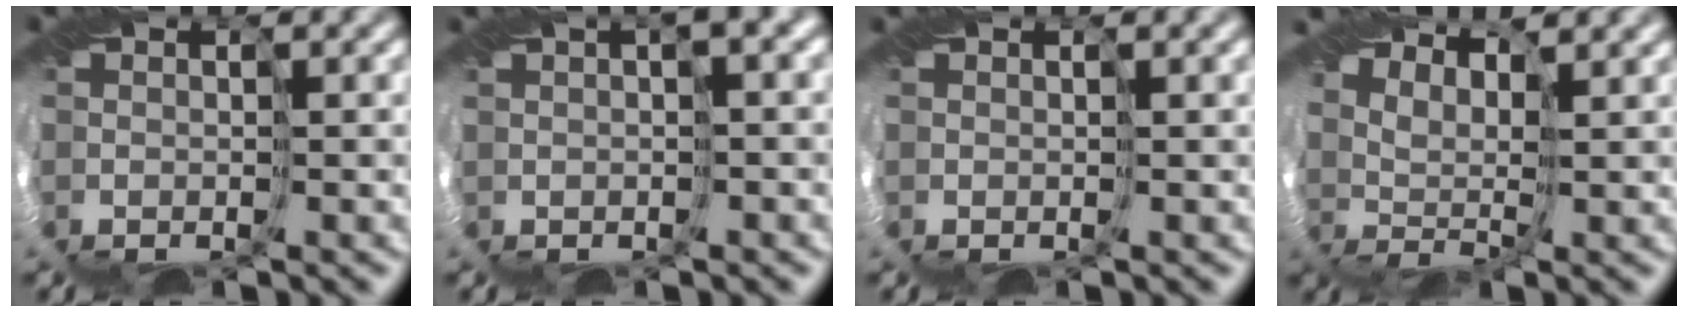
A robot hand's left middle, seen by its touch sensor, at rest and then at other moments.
{"total": 3.6, "force": [1.5, 0.5, 3.2], "torque": [-0.051, 0.020, 0.024]}
{"total": 0.9, "force": [0.6, -0.1, 0.7], "torque": [-0.008, 0.005, 0.012]}
{"total": 5.7, "force": [4.0, 2.3, 3.4], "torque": [-0.080, 0.010, 0.059]}